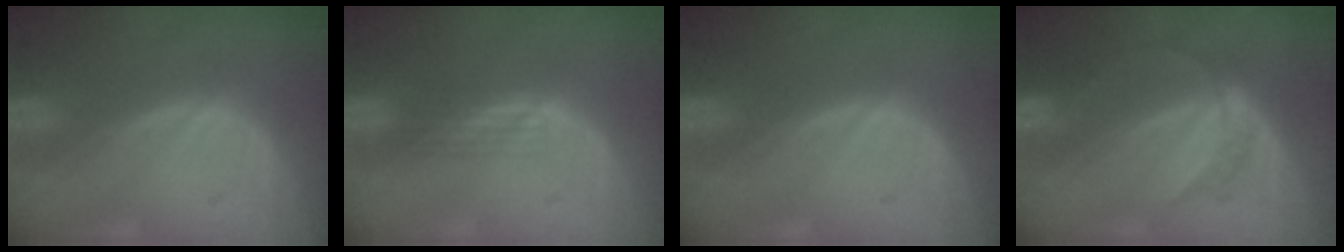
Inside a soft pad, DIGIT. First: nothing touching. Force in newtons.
{"total": 2.1, "press": 1.6, "slide": 1.3}
{"total": 0.0}
{"total": 4.8, "press": 4.5, "slide": 1.6}